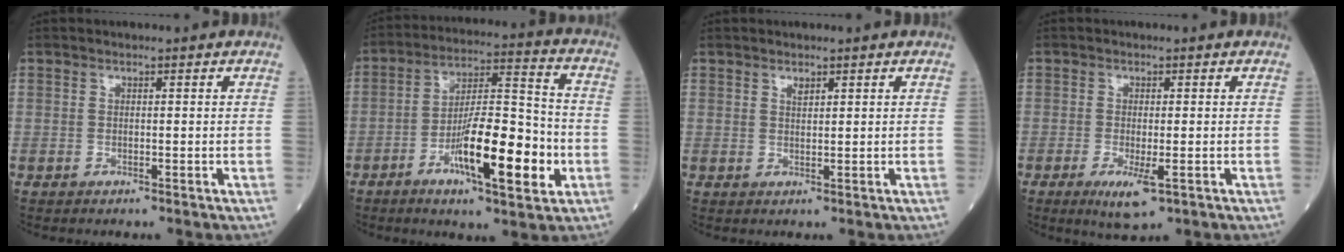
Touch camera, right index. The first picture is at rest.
{"total": 14.9, "force": [-4.9, 2.9, 13.7], "torque": [-0.235, 0.000, -0.081]}
{"total": 1.0, "force": [0.8, 0.3, 0.6], "torque": [-0.012, -0.003, 0.015]}
{"total": 4.5, "force": [-1.9, 1.0, 4.0], "torque": [-0.070, -0.010, -0.025]}